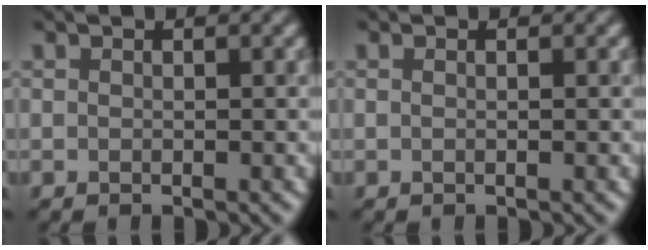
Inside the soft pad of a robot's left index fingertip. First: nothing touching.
{"total": 1.0, "force": [0.2, 0.6, 0.8], "torque": [0.001, -0.006, -0.016]}